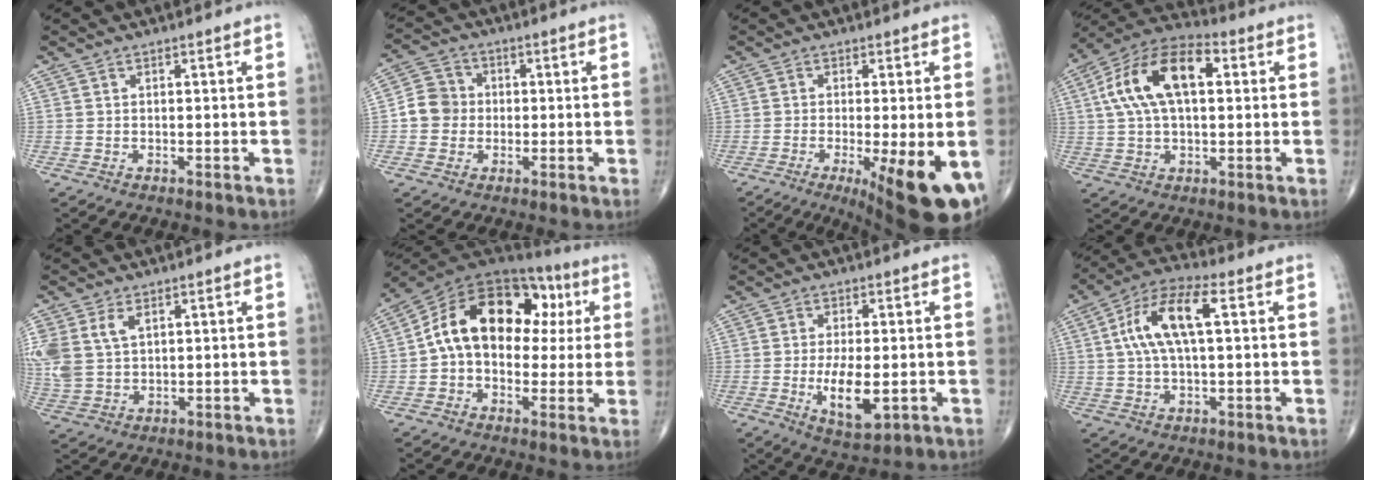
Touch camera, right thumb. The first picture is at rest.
{"total": 6.3, "force": [-0.6, 5.9, 2.2], "torque": [-0.020, 0.016, -0.022]}
{"total": 15.6, "force": [-5.8, 3.9, 14.0], "torque": [-0.162, -0.025, -0.075]}
{"total": 16.1, "force": [3.4, 8.5, 13.2], "torque": [-0.246, 0.033, 0.054]}
{"total": 10.1, "force": [3.4, 6.5, 6.9], "torque": [-0.173, 0.001, 0.078]}
{"total": 19.4, "force": [2.8, 12.9, 14.2], "torque": [-0.201, 0.044, 0.034]}
{"total": 8.7, "force": [-1.6, 3.7, 7.7], "torque": [-0.128, -0.016, -0.020]}
{"total": 12.5, "force": [2.6, 4.9, 11.1], "torque": [-0.224, 0.029, 0.043]}